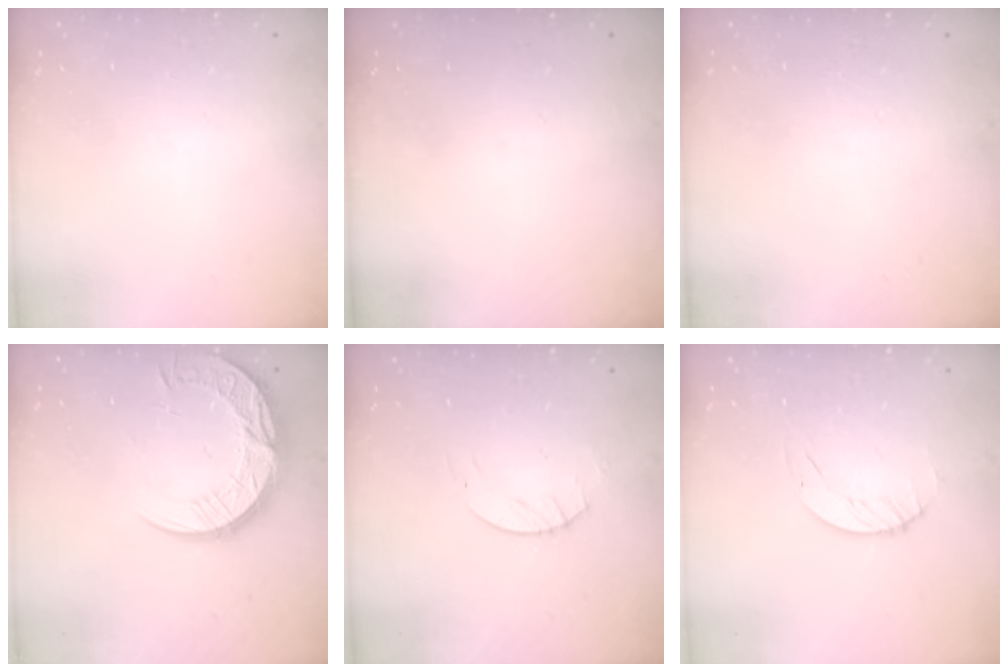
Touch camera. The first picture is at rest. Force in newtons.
{"total": 0.0}
{"total": 0.0}
{"total": 18.4, "press": 18.4, "slide": 1.0}
{"total": 2.8, "press": 2.8, "slide": 0.4}
{"total": 1.9, "press": 1.9, "slide": 0.2}